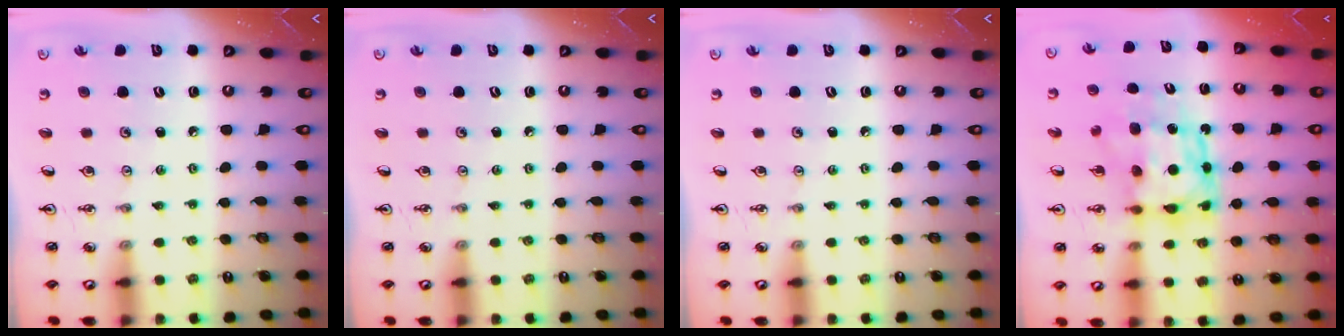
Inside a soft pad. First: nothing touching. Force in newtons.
{"total": 0.0}
{"total": 0.0}
{"total": 9.6, "press": 9.5, "slide": 1.2}